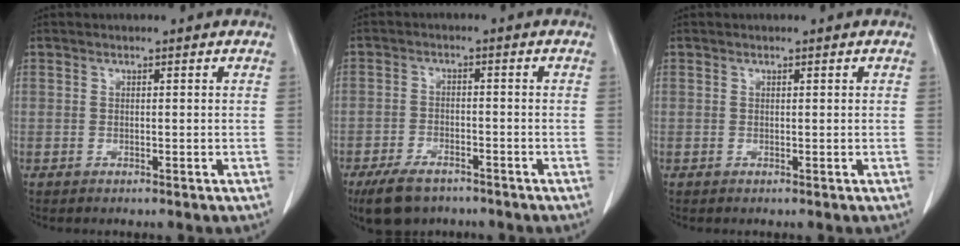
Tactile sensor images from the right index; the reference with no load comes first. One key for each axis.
{"total": 7.3, "fx": -5.5, "fy": 3.3, "fz": 3.5, "tx": -0.069, "ty": -0.006, "tz": -0.092}
{"total": 0.0}